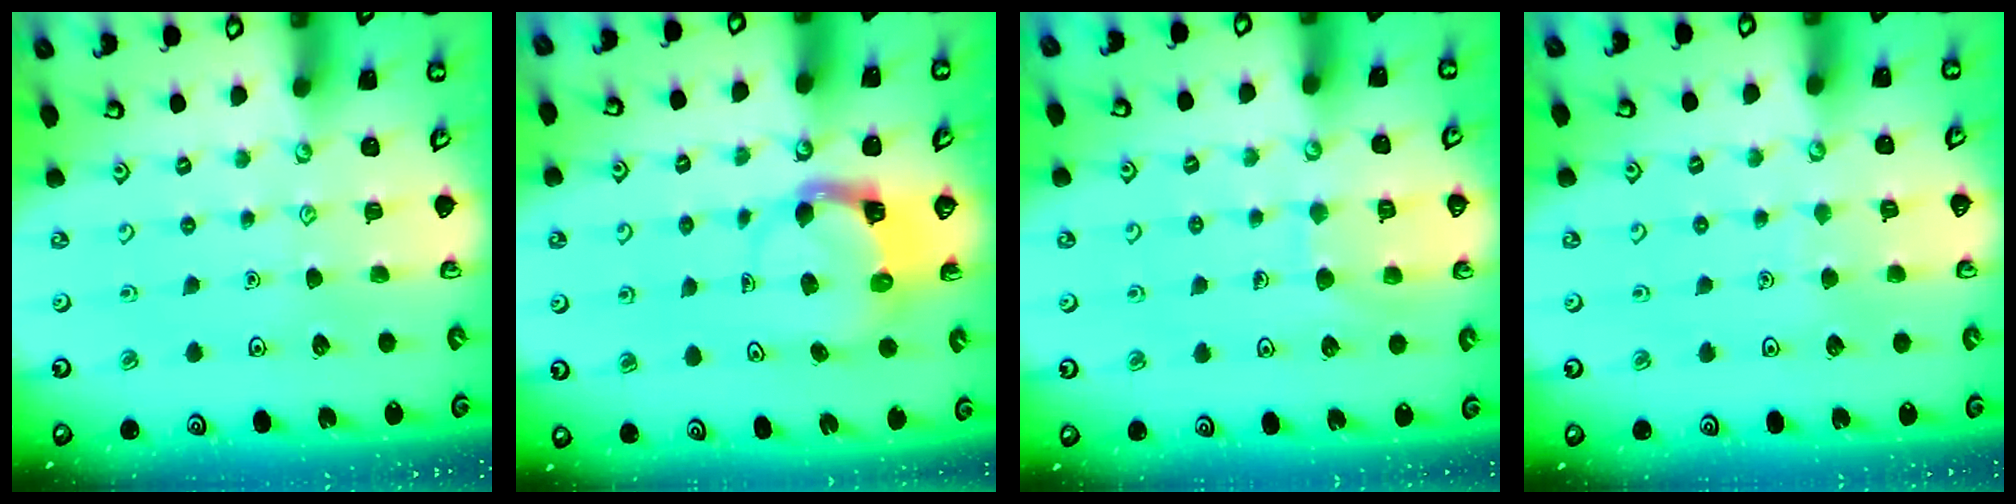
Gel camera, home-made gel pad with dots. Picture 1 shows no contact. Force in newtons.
{"total": 3.9, "press": 3.9, "slide": 0.4}
{"total": 6.8, "press": 6.8, "slide": 0.6}
{"total": 2.9, "press": 2.9, "slide": 0.3}